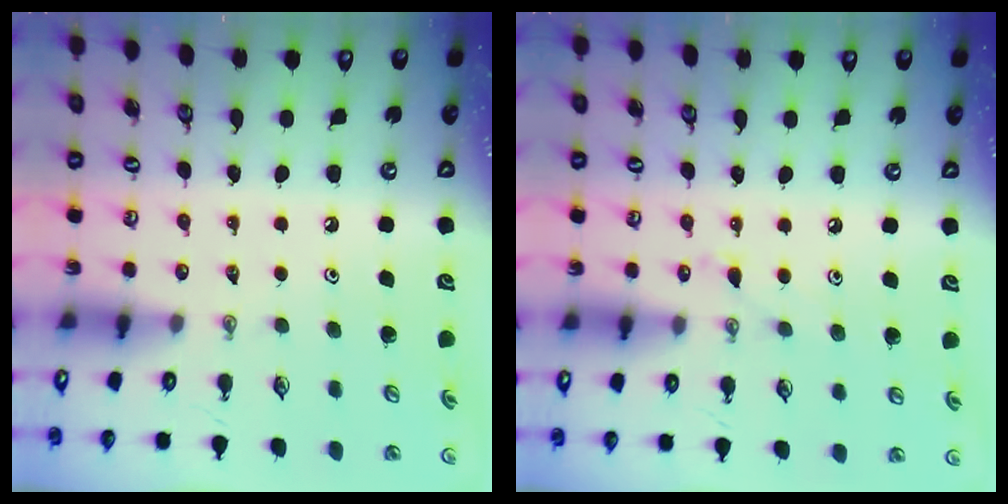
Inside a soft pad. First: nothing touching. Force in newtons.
{"total": 5.9, "press": 5.8, "slide": 0.7}